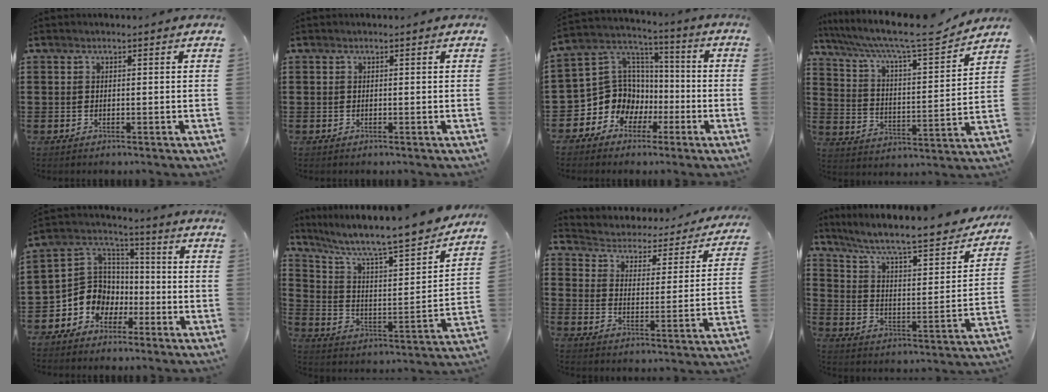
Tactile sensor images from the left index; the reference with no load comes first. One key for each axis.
{"total": 0.0}
{"total": 10.6, "fx": -3.1, "fy": 9.7, "fz": 2.6, "tx": -0.100, "ty": 0.002, "tz": -0.053}
{"total": 9.6, "fx": 8.1, "fy": 0.6, "fz": 5.1, "tx": -0.131, "ty": -0.048, "tz": 0.130}
{"total": 8.2, "fx": -2.8, "fy": 7.5, "fz": 1.8, "tx": -0.077, "ty": 0.004, "tz": -0.056}
{"total": 9.0, "fx": 7.9, "fy": 0.8, "fz": 4.2, "tx": -0.107, "ty": -0.063, "tz": 0.127}
{"total": 2.2, "fx": 2.0, "fy": 0.8, "fz": 0.2, "tx": -0.022, "ty": -0.025, "tz": 0.022}
{"total": 8.0, "fx": 6.5, "fy": 0.7, "fz": 4.6, "tx": -0.106, "ty": -0.051, "tz": 0.102}